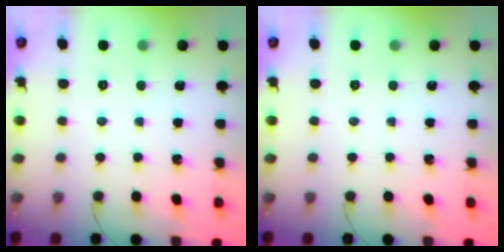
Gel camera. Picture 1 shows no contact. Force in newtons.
{"total": 0.0}